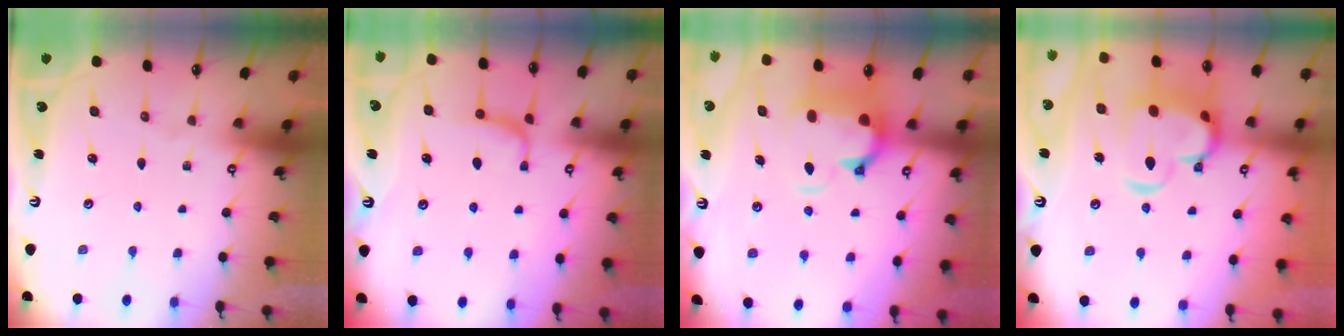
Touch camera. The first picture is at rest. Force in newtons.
{"total": 1.1, "press": 0.9, "slide": 0.7}
{"total": 2.6, "press": 2.1, "slide": 1.5}
{"total": 9.5, "press": 9.3, "slide": 1.9}